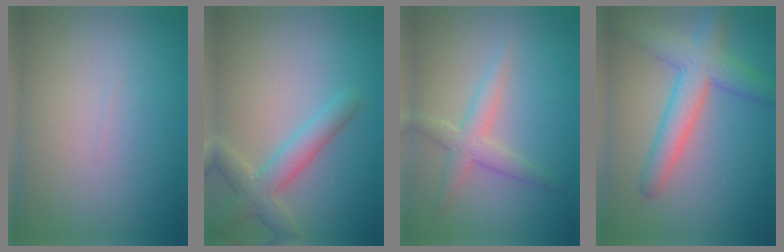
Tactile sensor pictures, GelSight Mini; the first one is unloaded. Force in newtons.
{"total": 3.6, "press": 3.6, "slide": 0.2}
{"total": 2.7, "press": 2.7, "slide": 0.0}
{"total": 5.3, "press": 5.3, "slide": 0.1}